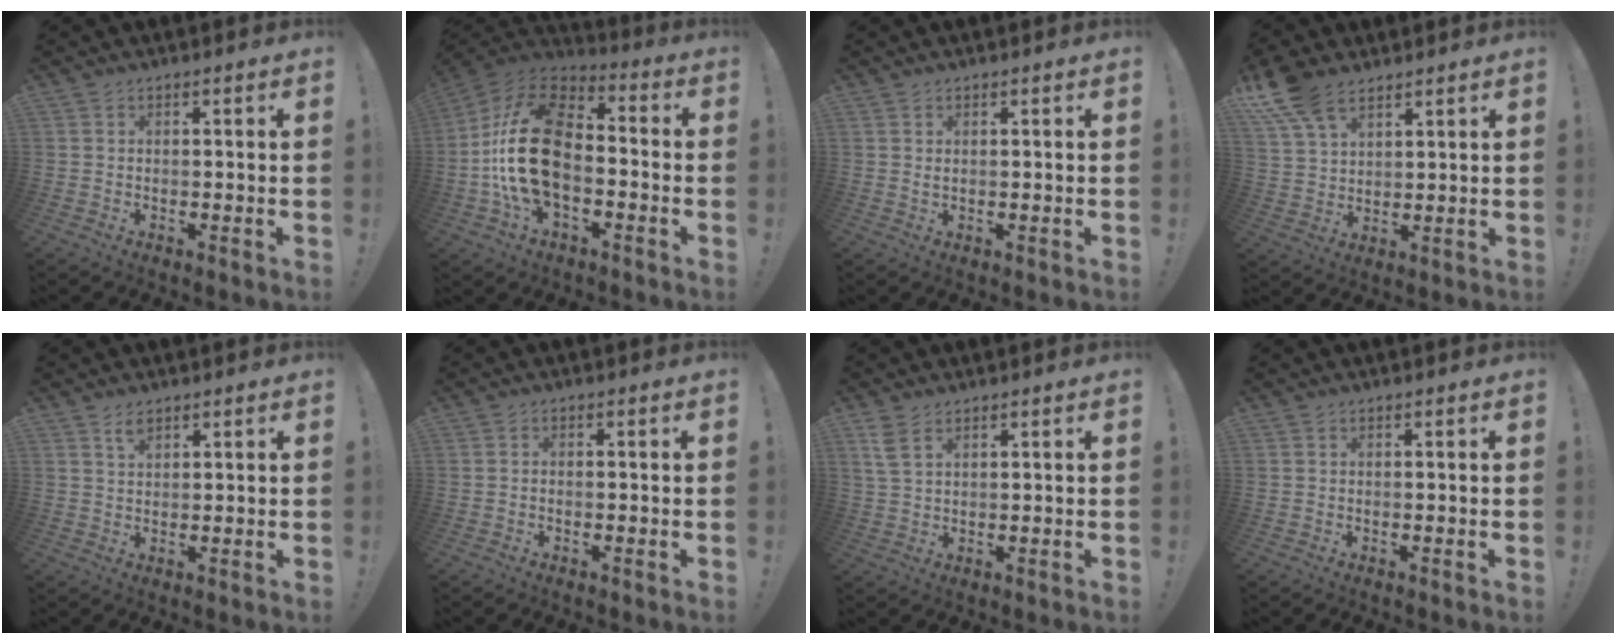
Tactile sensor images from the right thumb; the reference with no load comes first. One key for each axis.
{"total": 23.7, "fx": -2.6, "fy": 14.5, "fz": 18.6, "tx": -0.361, "ty": 0.035, "tz": -0.034}
{"total": 0.8, "fx": 0.5, "fy": 0.3, "fz": 0.6, "tx": -0.007, "ty": -0.002, "tz": 0.009}
{"total": 11.4, "fx": 7.9, "fy": 5.8, "fz": 5.9, "tx": -0.121, "ty": -0.038, "tz": 0.152}
{"total": 2.6, "fx": 1.9, "fy": 1.1, "fz": 1.5, "tx": -0.015, "ty": -0.009, "tz": 0.030}
{"total": 0.8, "fx": -0.7, "fy": 0.2, "fz": 0.4, "tx": -0.012, "ty": 0.003, "tz": -0.012}
{"total": 4.9, "fx": 2.8, "fy": 2.4, "fz": 3.2, "tx": -0.061, "ty": -0.008, "tz": 0.056}
{"total": 0.0}